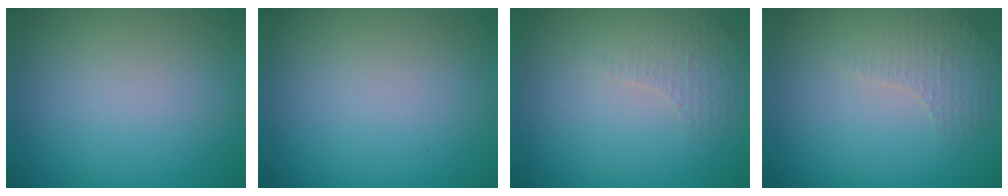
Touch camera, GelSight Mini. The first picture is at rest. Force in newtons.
{"total": 0.0}
{"total": 1.1, "press": 0.7, "slide": 0.8}
{"total": 1.3, "press": 0.9, "slide": 0.9}